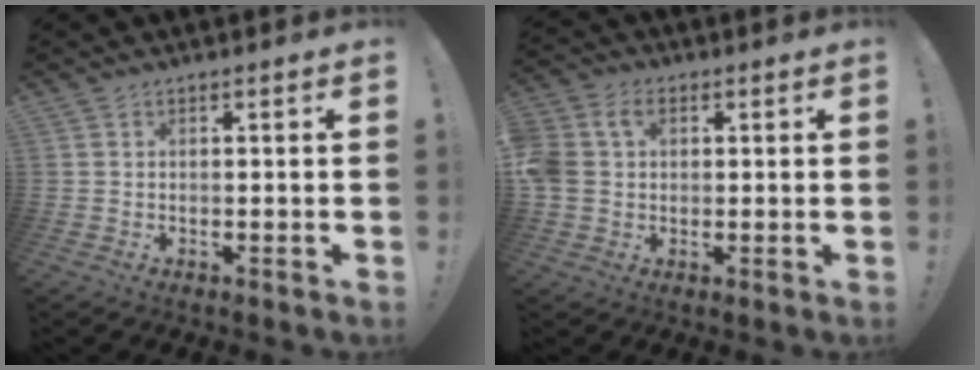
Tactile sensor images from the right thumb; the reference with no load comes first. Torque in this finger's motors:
{"motor_torque": [2.35, 2.66, 2.63, 0.14, 0.61]}